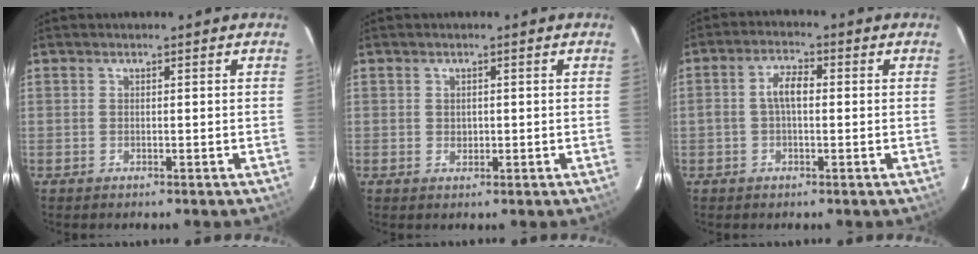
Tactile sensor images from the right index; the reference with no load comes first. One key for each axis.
{"total": 1.3, "fx": 0.0, "fy": 1.1, "fz": 0.6, "tx": -0.006, "ty": 0.003, "tz": 0.001}
{"total": 4.2, "fx": -0.1, "fy": 1.9, "fz": 3.7, "tx": -0.075, "ty": 0.013, "tz": -0.002}